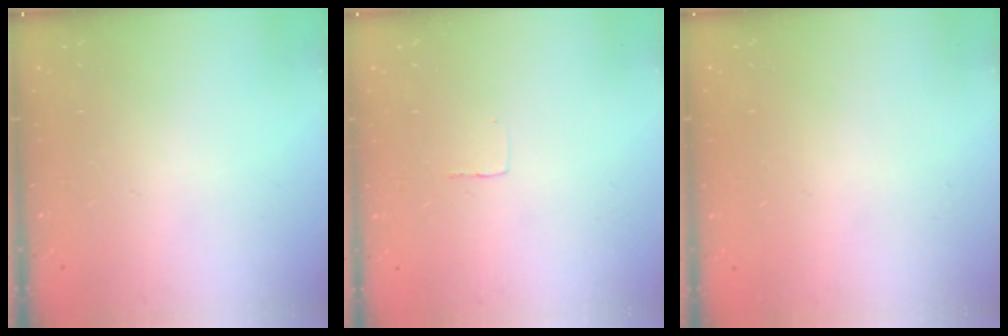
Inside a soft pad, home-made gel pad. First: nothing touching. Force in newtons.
{"total": 2.4, "press": 2.4, "slide": 0.1}
{"total": 0.0}